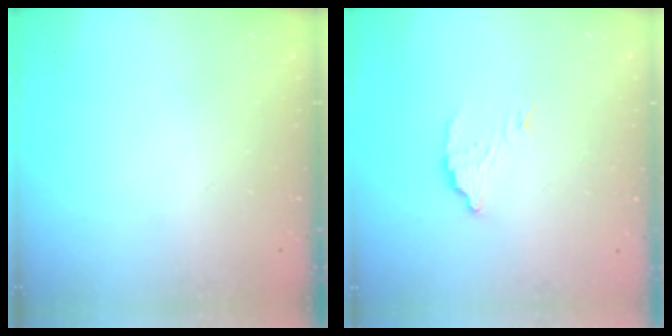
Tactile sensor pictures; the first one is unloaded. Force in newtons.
{"total": 3.2, "press": 3.2, "slide": 0.1}